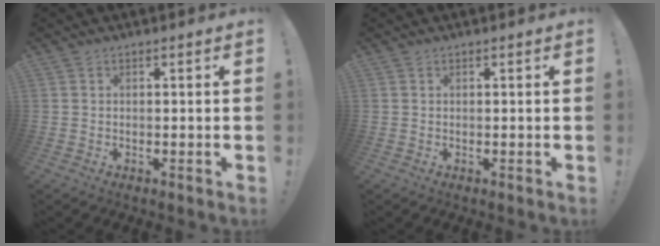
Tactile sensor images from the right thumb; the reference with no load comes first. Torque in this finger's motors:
{"motor_torque": [0.00, 0.00, -0.01, -0.01, 0.00]}